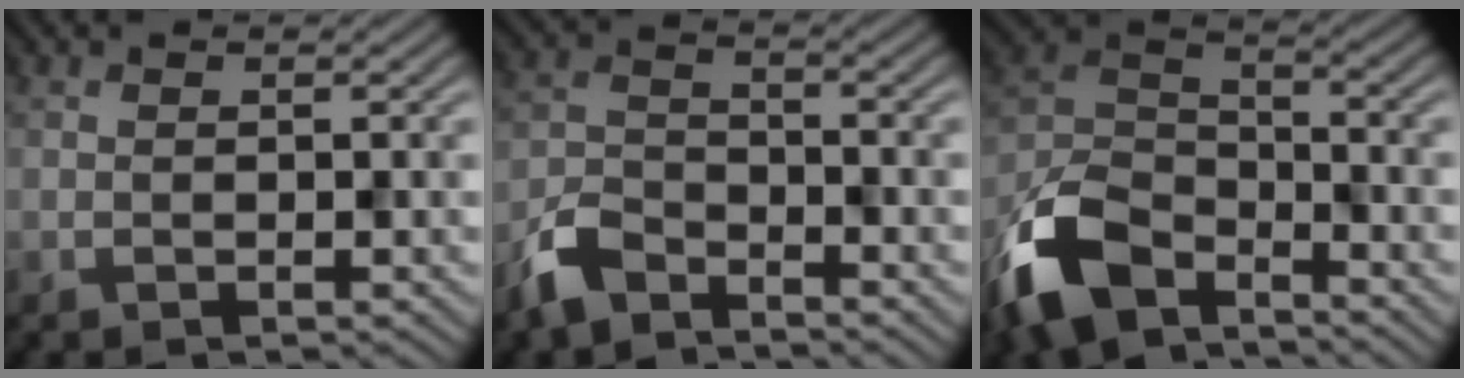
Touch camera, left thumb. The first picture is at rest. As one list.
[{"total": 5.4, "force": [-4.2, 2.2, 2.5], "torque": [-0.052, -0.004, -0.102]}, {"total": 11.5, "force": [-8.0, 5.2, 6.5], "torque": [-0.146, -0.007, -0.178]}]